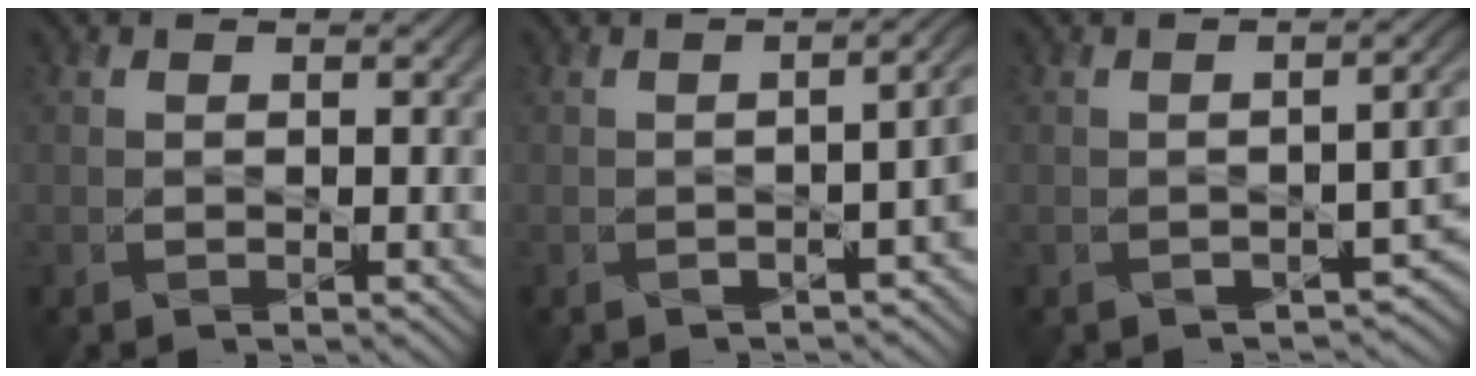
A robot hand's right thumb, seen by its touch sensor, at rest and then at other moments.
{"total": 4.5, "force": [-1.2, 1.5, 4.1], "torque": [-0.048, -0.005, -0.014]}
{"total": 5.1, "force": [-2.4, 2.1, 4.0], "torque": [-0.050, -0.016, -0.030]}